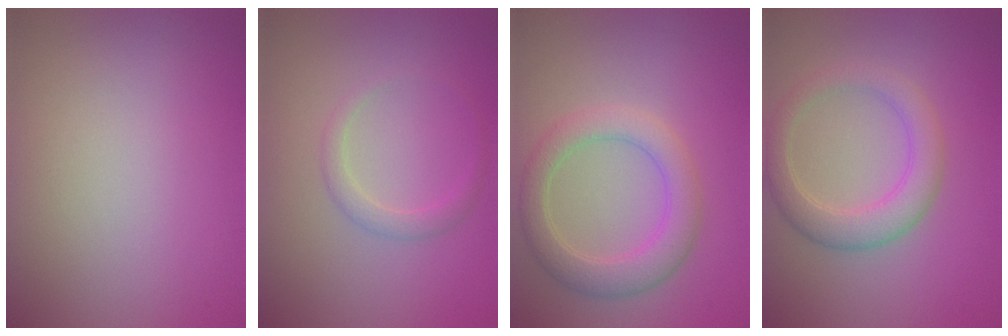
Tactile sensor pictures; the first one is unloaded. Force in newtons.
{"total": 1.4, "press": 1.4, "slide": 0.0}
{"total": 4.1, "press": 4.1, "slide": 0.1}
{"total": 3.9, "press": 3.9, "slide": 0.0}